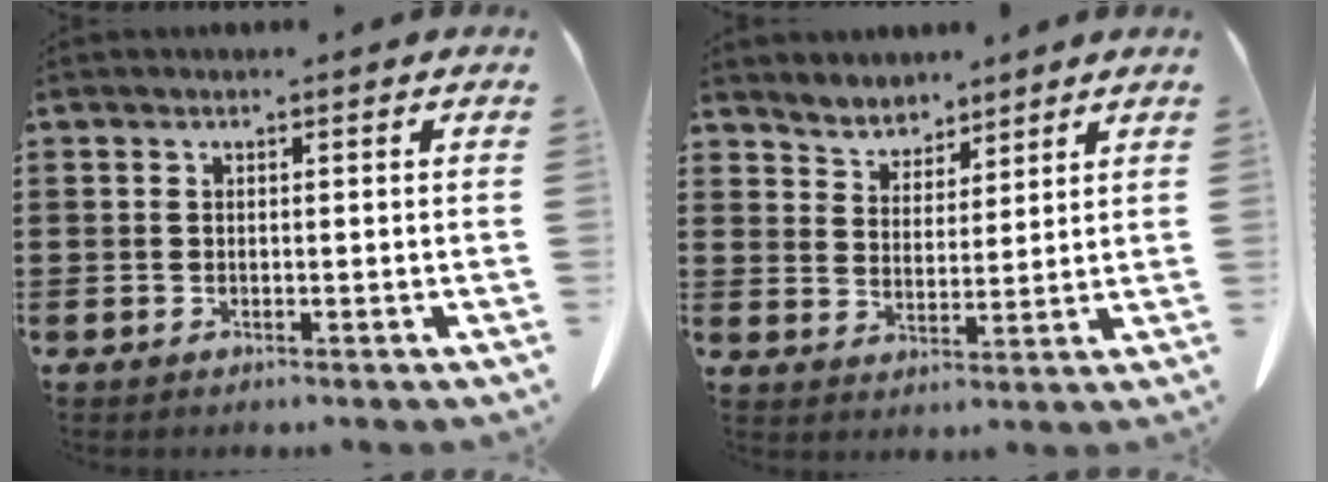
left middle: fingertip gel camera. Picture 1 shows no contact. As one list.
[{"total": 4.1, "force": [3.9, 1.2, -0.4], "torque": [-0.012, -0.017, 0.072]}]